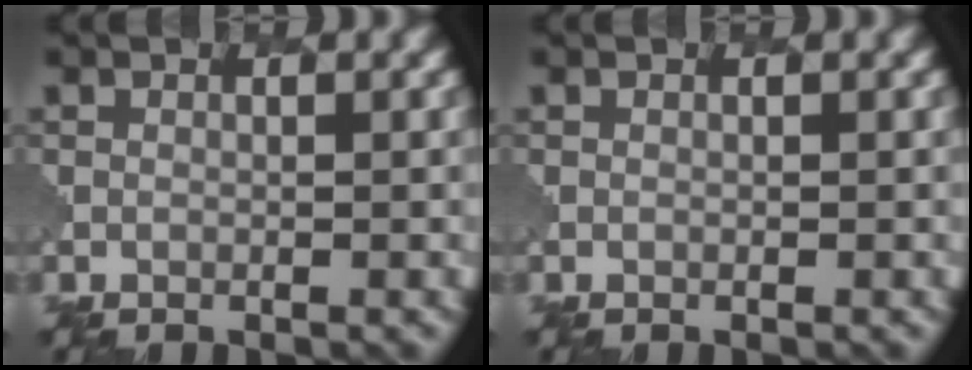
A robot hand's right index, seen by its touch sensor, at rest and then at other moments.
{"total": 0.0}